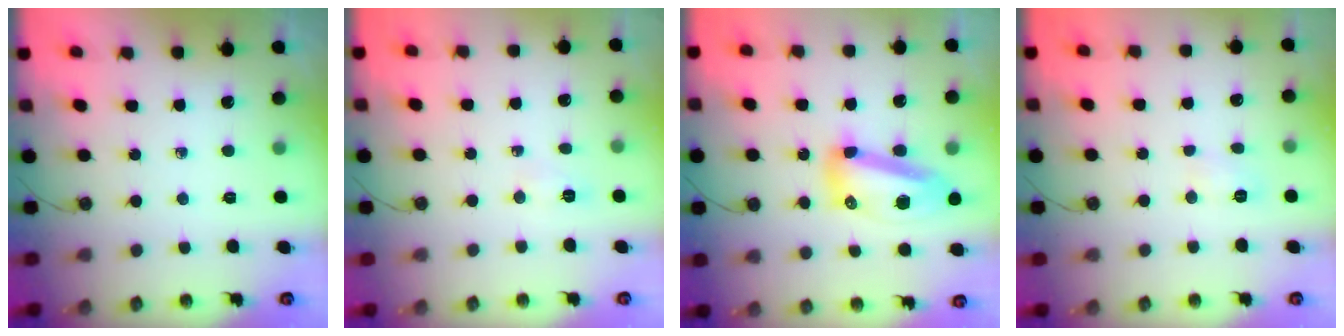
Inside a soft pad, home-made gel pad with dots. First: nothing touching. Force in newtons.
{"total": 2.8, "press": 2.5, "slide": 1.2}
{"total": 13.8, "press": 13.7, "slide": 1.4}
{"total": 3.5, "press": 3.5, "slide": 0.4}